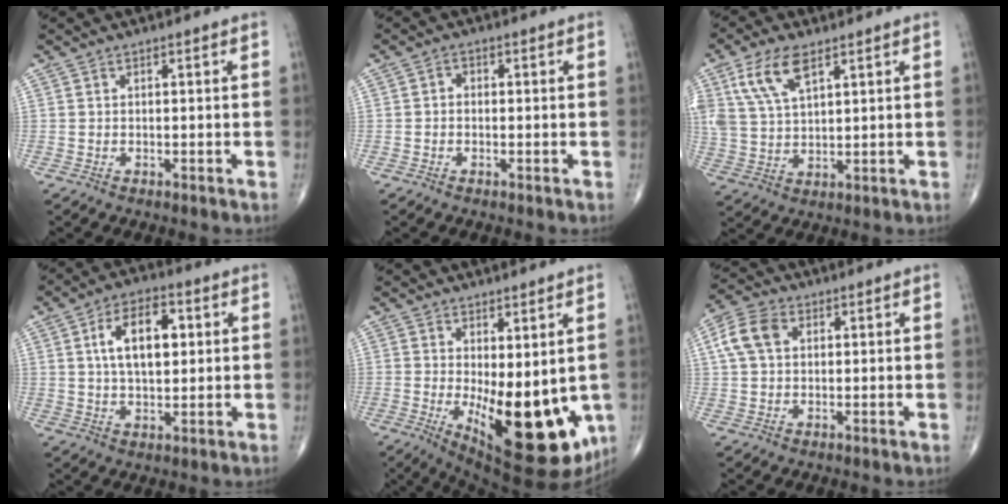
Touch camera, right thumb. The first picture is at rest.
{"total": 1.5, "force": [-0.1, 1.2, 0.9], "torque": [-0.005, 0.008, -0.006]}
{"total": 9.7, "force": [5.0, 4.5, 7.0], "torque": [-0.143, -0.010, 0.102]}
{"total": 11.3, "force": [2.5, 6.1, 9.2], "torque": [-0.138, 0.005, 0.040]}
{"total": 17.8, "force": [-2.6, 7.4, 16.0], "torque": [-0.212, -0.036, -0.010]}
{"total": 7.0, "force": [1.8, 4.9, 4.7], "torque": [-0.097, 0.015, 0.031]}